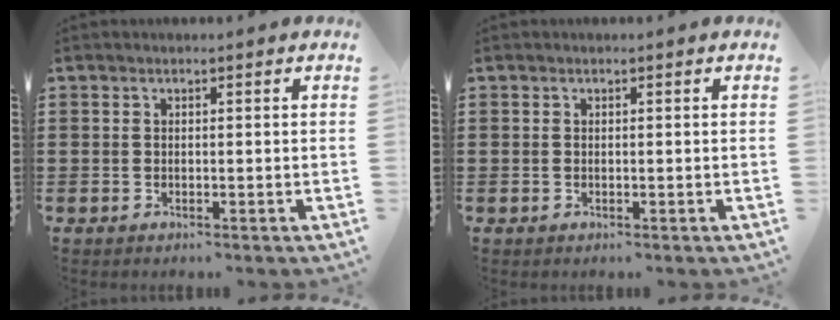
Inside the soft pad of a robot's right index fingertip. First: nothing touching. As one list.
[{"total": 0.0}]